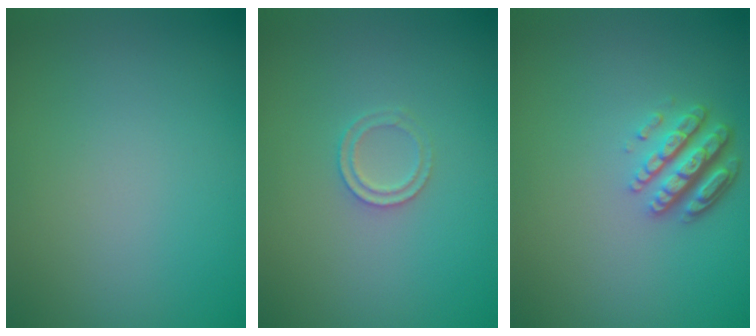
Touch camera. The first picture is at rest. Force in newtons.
{"total": 1.4, "press": 1.4, "slide": 0.3}
{"total": 4.1, "press": 3.1, "slide": 2.7}